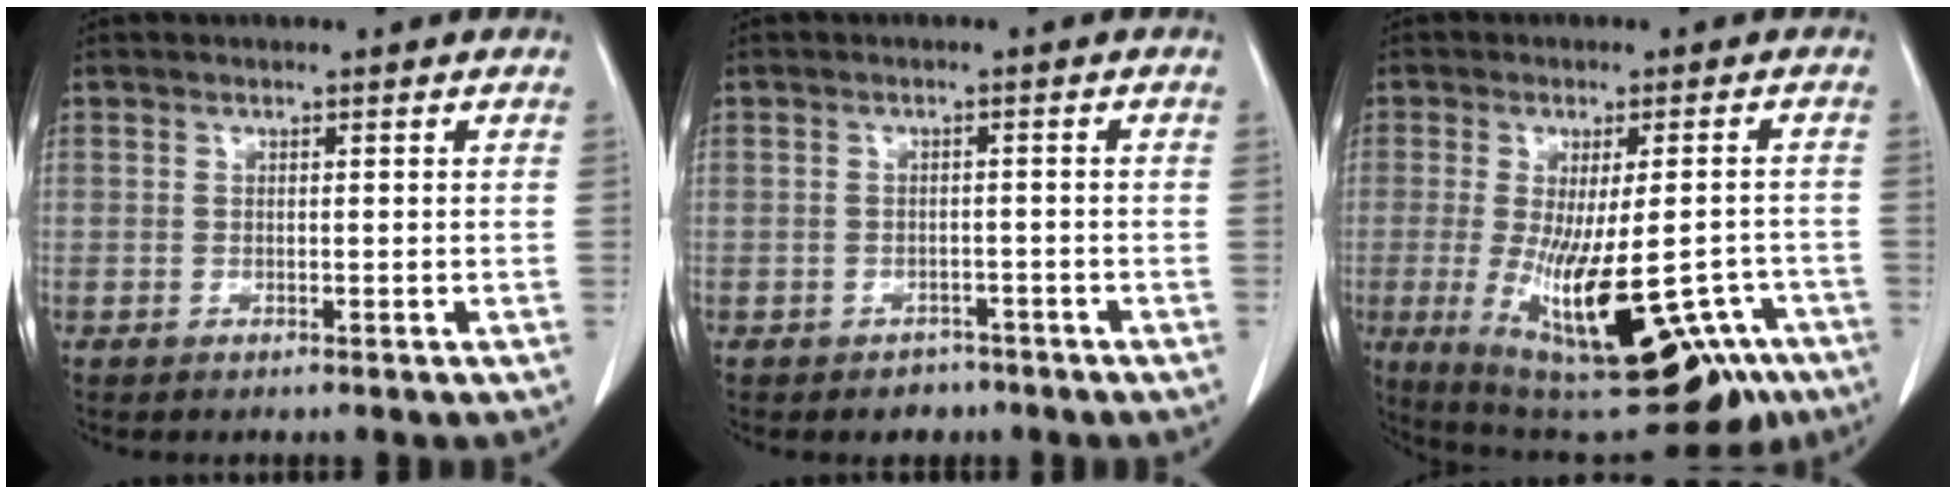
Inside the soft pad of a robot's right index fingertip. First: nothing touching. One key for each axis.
{"total": 2.6, "fx": -1.9, "fy": 1.7, "fz": 0.3, "tx": -0.010, "ty": 0.008, "tz": -0.023}
{"total": 23.6, "fx": -11.5, "fy": 8.2, "fz": 19.0, "tx": -0.272, "ty": -0.025, "tz": -0.153}